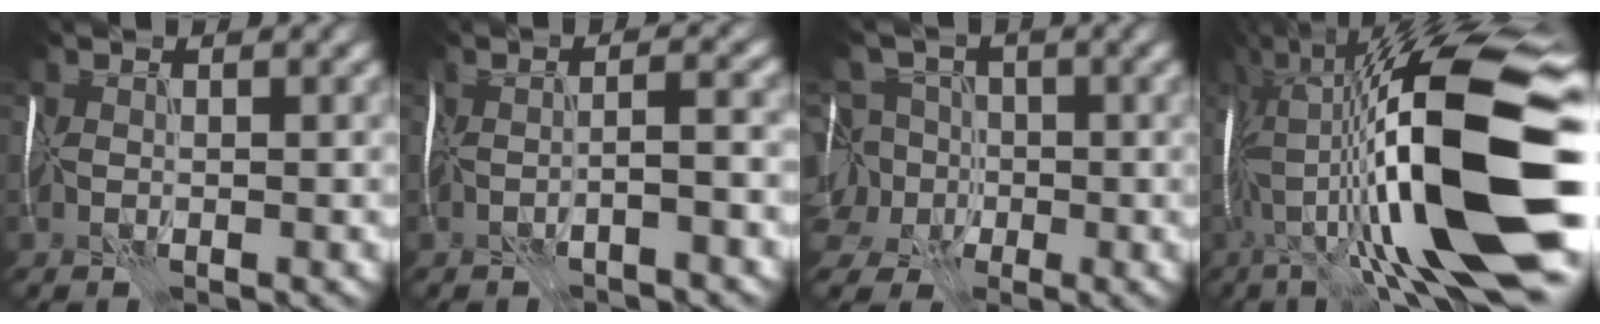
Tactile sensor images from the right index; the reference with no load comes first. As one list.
[{"total": 3.1, "force": [-1.6, 0.5, 2.6], "torque": [-0.037, 0.007, -0.027]}, {"total": 9.2, "force": [-1.1, 8.0, 4.4], "torque": [-0.076, 0.019, -0.058]}, {"total": 18.3, "force": [-0.9, 3.4, 18.0], "torque": [-0.299, 0.034, -0.019]}]